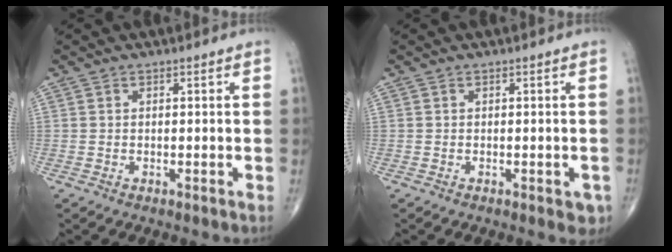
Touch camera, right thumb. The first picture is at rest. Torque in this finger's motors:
{"motor_torque": [0.52, 0.34, -0.15, -0.08, 0.08]}